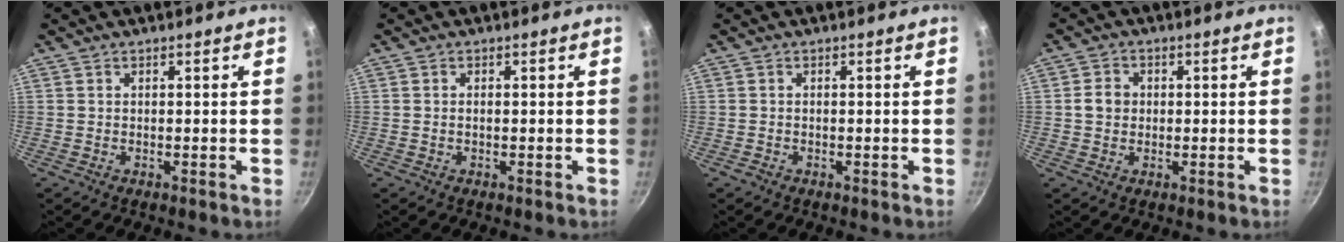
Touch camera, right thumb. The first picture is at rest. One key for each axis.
{"total": 0.7, "fx": -0.1, "fy": 0.3, "fz": 0.6, "tx": -0.012, "ty": 0.003, "tz": -0.002}
{"total": 0.6, "fx": -0.4, "fy": 0.4, "fz": 0.2, "tx": -0.008, "ty": 0.003, "tz": -0.007}
{"total": 3.6, "fx": 0.1, "fy": 3.1, "fz": 1.8, "tx": -0.018, "ty": 0.009, "tz": -0.004}